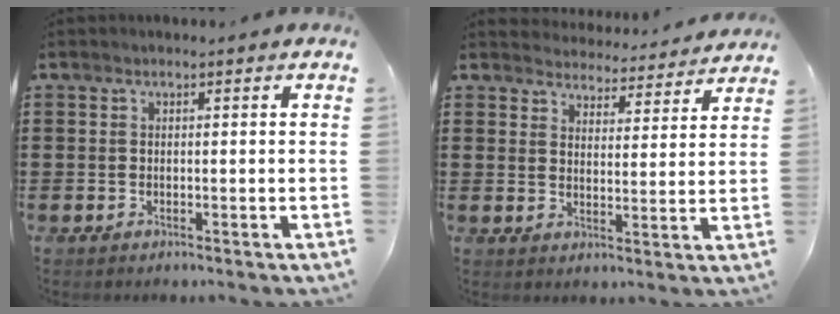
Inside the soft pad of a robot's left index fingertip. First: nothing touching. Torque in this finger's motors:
{"motor_torque": [0.92, -1.22, 0.13, -0.07]}